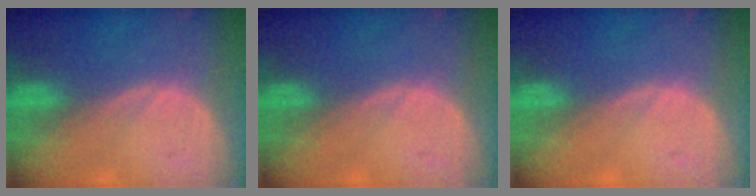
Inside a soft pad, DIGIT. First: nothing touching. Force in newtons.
{"total": 0.0}
{"total": 0.0}